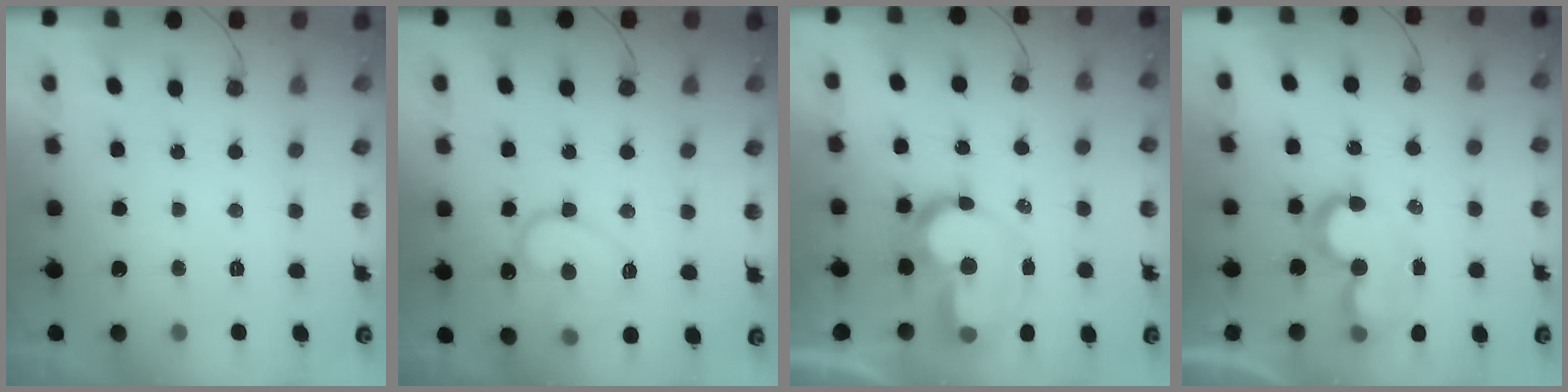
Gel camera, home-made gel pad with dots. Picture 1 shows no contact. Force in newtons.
{"total": 13.7, "press": 13.6, "slide": 1.5}
{"total": 15.0, "press": 15.0, "slide": 1.5}
{"total": 9.0, "press": 8.6, "slide": 2.8}